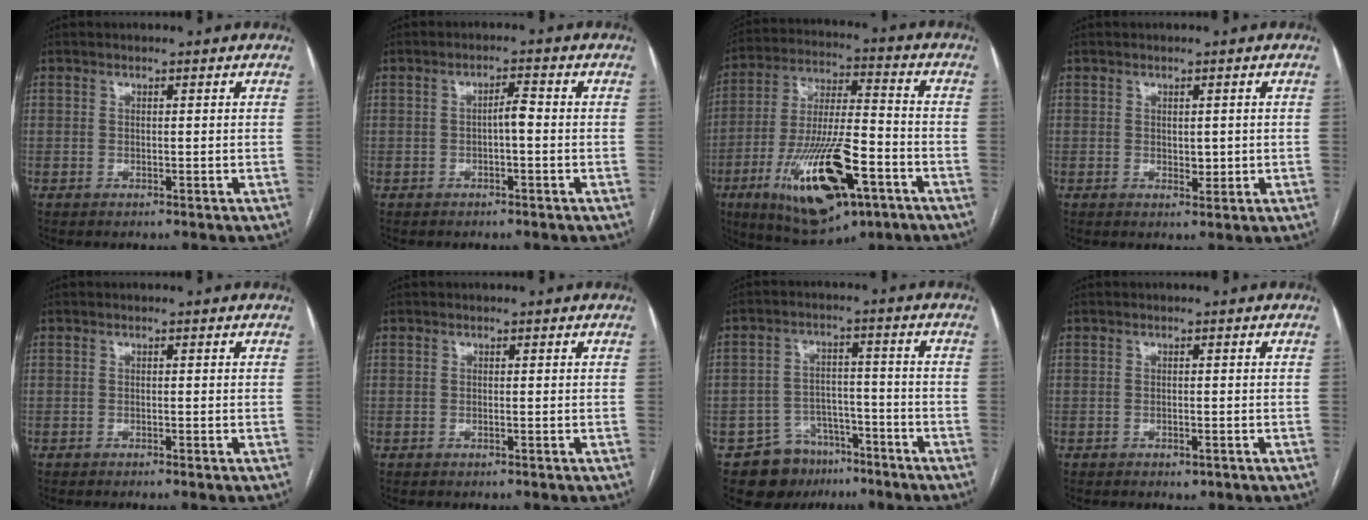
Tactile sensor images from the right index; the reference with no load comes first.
{"total": 2.2, "force": [-0.4, 0.4, 2.2], "torque": [-0.034, 0.005, -0.008]}
{"total": 19.7, "force": [-8.6, 5.6, 16.9], "torque": [-0.330, -0.018, -0.136]}
{"total": 1.9, "force": [0.2, 1.2, 1.5], "torque": [-0.017, -0.001, 0.008]}
{"total": 0.7, "force": [-0.6, -0.2, 0.4], "torque": [-0.007, 0.002, -0.010]}
{"total": 0.0}
{"total": 9.2, "force": [-6.5, 6.3, 1.7], "torque": [-0.022, 0.027, -0.097]}
{"total": 1.3, "force": [-0.8, 0.7, 0.7], "torque": [-0.009, 0.000, -0.005]}